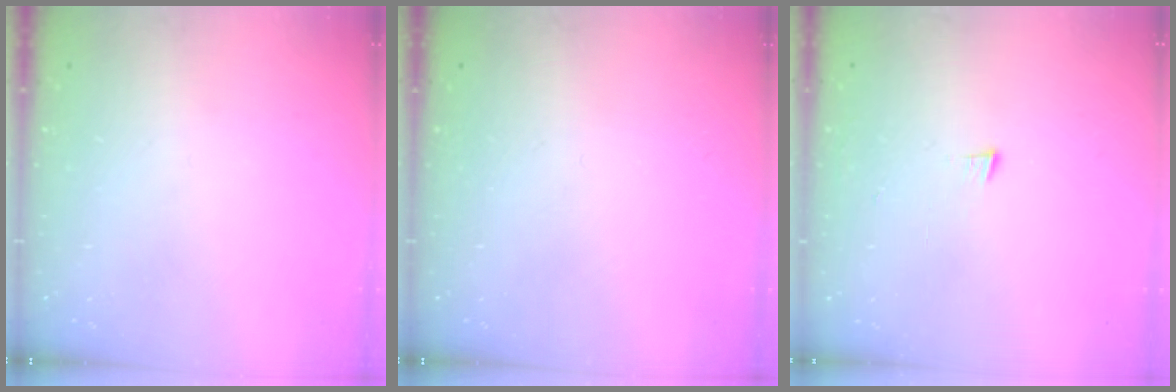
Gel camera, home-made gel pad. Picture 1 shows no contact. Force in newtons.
{"total": 0.0}
{"total": 3.2, "press": 3.2, "slide": 0.4}